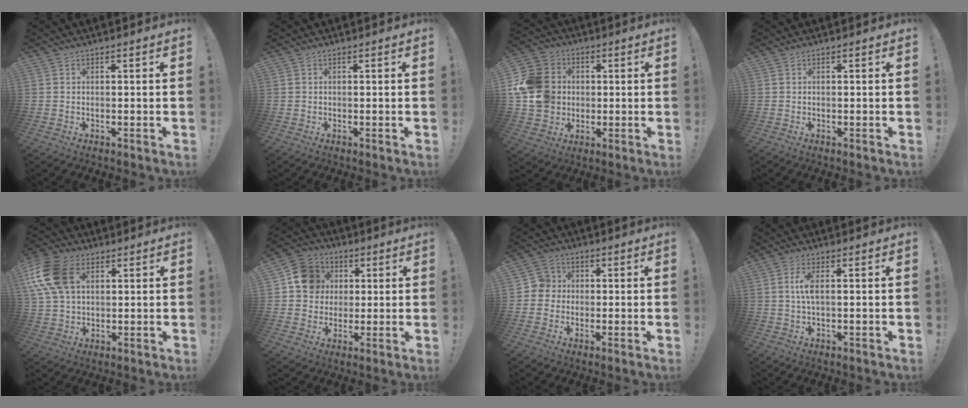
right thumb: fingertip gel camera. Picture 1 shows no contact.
{"total": 0.0}
{"total": 14.9, "force": [0.9, 13.3, 6.7], "torque": [-0.125, 0.014, 0.026]}
{"total": 0.0}
{"total": 16.3, "force": [5.1, 10.9, 11.1], "torque": [-0.214, -0.007, 0.097]}
{"total": 12.5, "force": [2.4, 11.3, 4.6], "torque": [-0.050, 0.008, 0.052]}
{"total": 5.1, "force": [-0.7, 5.0, 0.9], "torque": [-0.014, 0.013, -0.010]}
{"total": 4.5, "force": [0.6, 1.1, 4.3], "torque": [-0.082, -0.004, 0.005]}